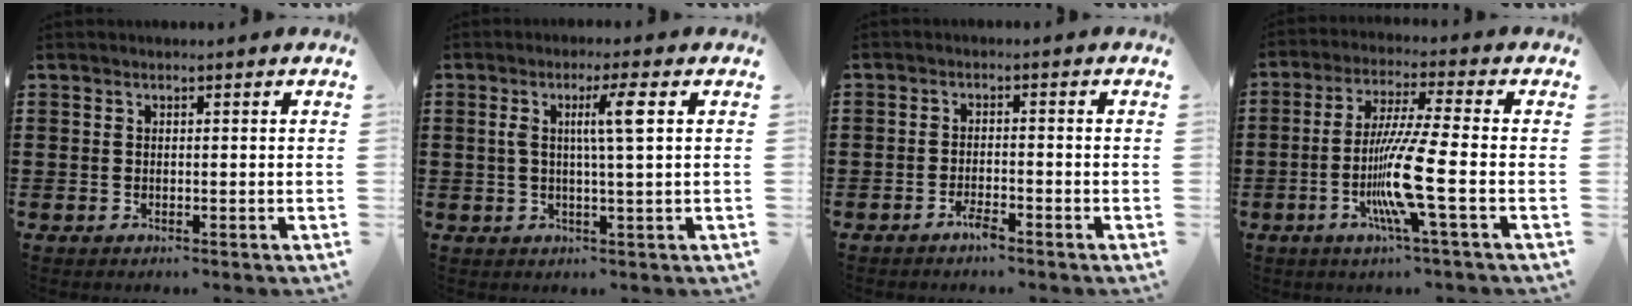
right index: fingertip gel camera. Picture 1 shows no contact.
{"total": 5.8, "force": [1.4, 0.0, 5.7], "torque": [-0.112, -0.001, 0.017]}
{"total": 2.1, "force": [-1.6, 0.3, 1.3], "torque": [-0.031, -0.003, -0.031]}
{"total": 10.5, "force": [-3.1, -0.1, 10.1], "torque": [-0.204, -0.020, -0.066]}